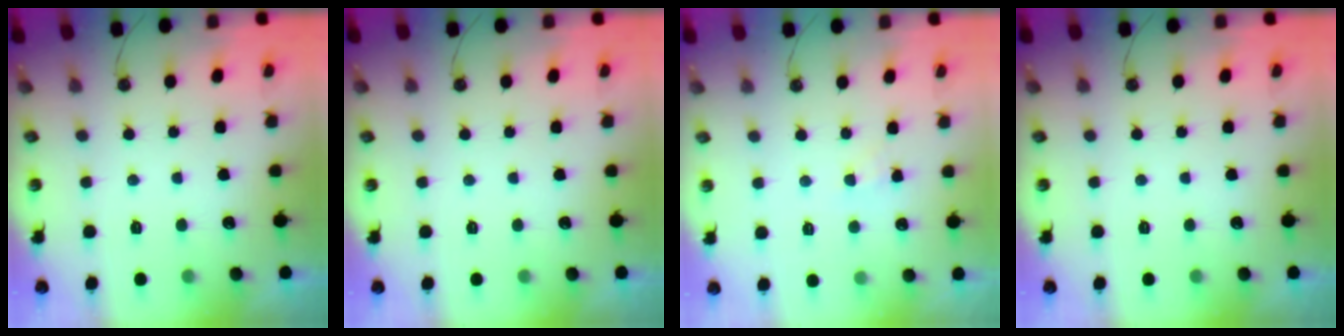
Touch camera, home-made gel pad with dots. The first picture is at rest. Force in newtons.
{"total": 0.0}
{"total": 4.4, "press": 4.3, "slide": 0.7}
{"total": 0.0}